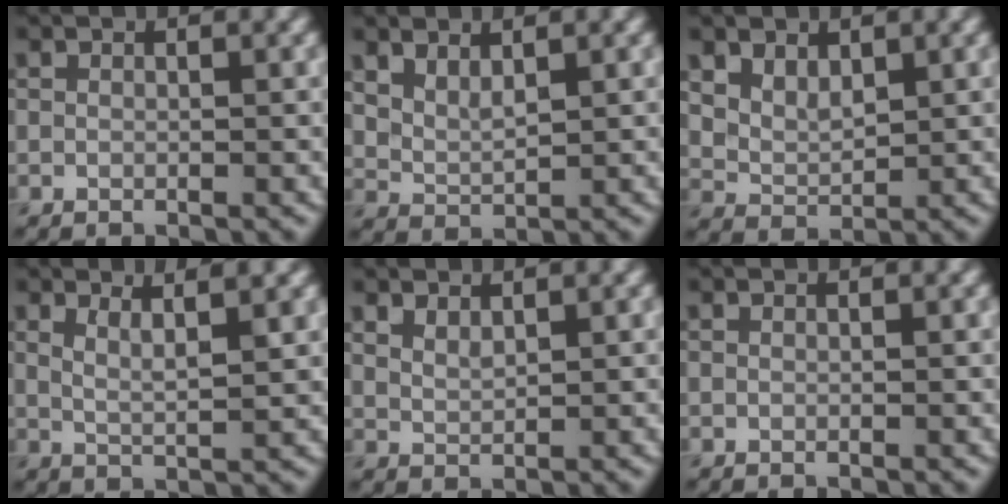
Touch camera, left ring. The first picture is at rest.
{"total": 2.4, "force": [1.6, 1.0, 1.4], "torque": [-0.030, -0.004, 0.035]}
{"total": 3.2, "force": [1.8, 2.1, 1.6], "torque": [-0.037, -0.005, 0.040]}
{"total": 2.9, "force": [1.7, 0.7, 2.2], "torque": [-0.024, -0.002, 0.026]}
{"total": 1.5, "force": [1.2, 0.5, 0.8], "torque": [-0.019, -0.002, 0.027]}
{"total": 0.0}